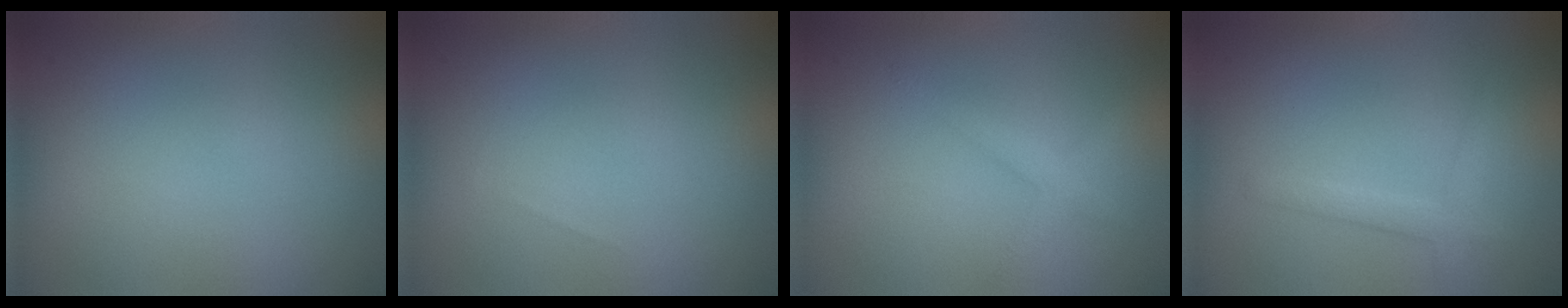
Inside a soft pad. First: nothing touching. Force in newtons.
{"total": 0.0}
{"total": 1.6, "press": 1.6, "slide": 0.1}
{"total": 1.8, "press": 1.7, "slide": 0.1}